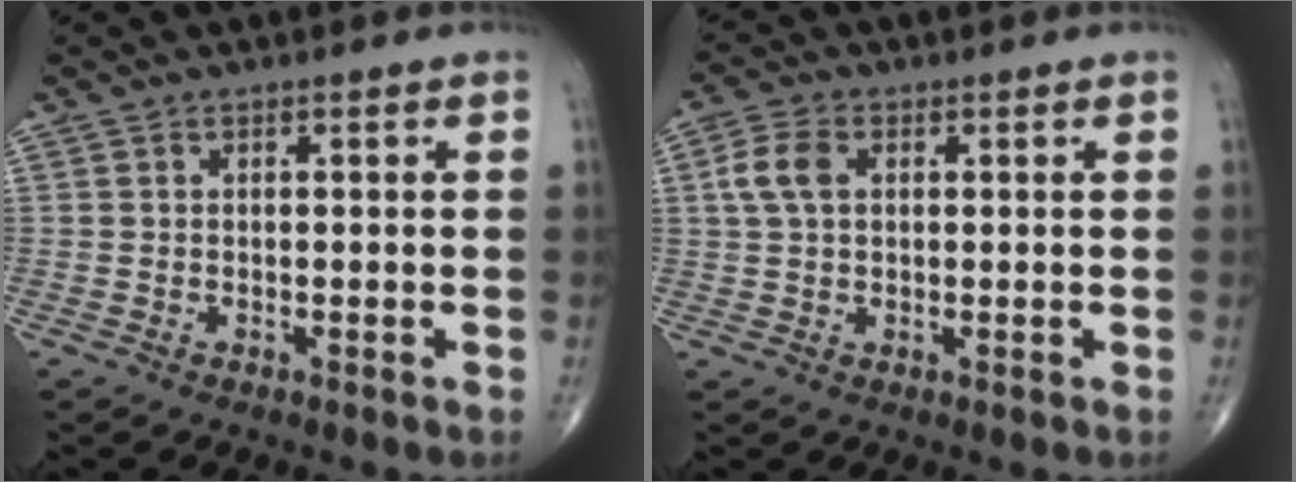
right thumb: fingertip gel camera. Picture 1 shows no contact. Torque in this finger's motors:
{"motor_torque": [-0.08, 0.20, 0.58, 0.01, 0.02]}